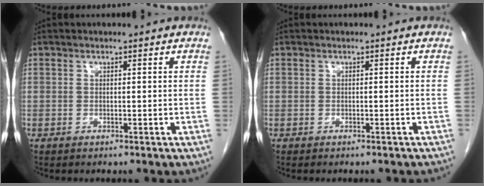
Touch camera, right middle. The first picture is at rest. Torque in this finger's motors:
{"motor_torque": [0.08, -0.04, 0.00, 0.01]}